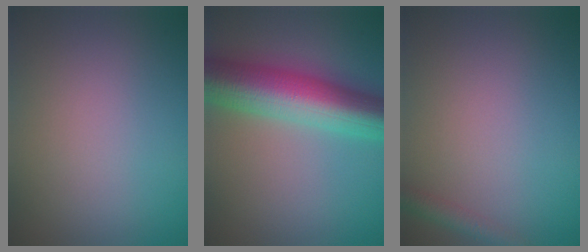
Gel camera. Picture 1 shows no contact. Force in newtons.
{"total": 10.5, "press": 10.5, "slide": 0.1}
{"total": 1.7, "press": 1.7, "slide": 0.1}